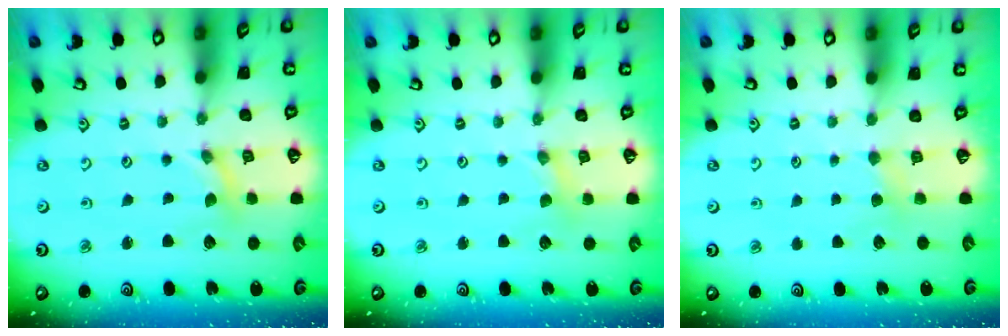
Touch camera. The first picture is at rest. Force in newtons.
{"total": 2.2, "press": 2.2, "slide": 0.4}
{"total": 2.1, "press": 2.0, "slide": 0.4}